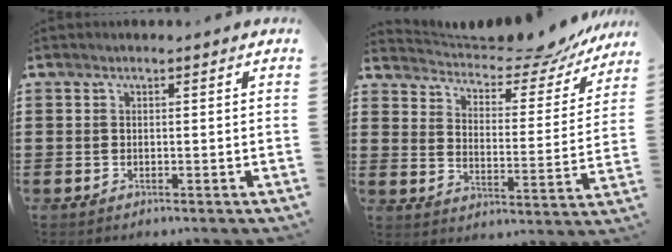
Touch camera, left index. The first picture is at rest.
{"total": 5.8, "force": [5.5, 1.1, 1.6], "torque": [-0.044, -0.041, 0.088]}